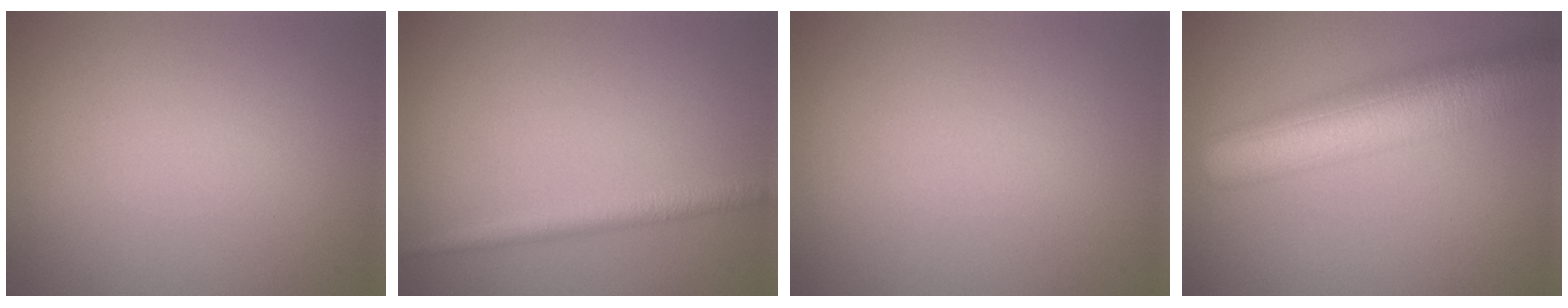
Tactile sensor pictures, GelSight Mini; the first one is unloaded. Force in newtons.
{"total": 1.9, "press": 1.9, "slide": 0.0}
{"total": 0.0}
{"total": 9.6, "press": 9.6, "slide": 0.3}